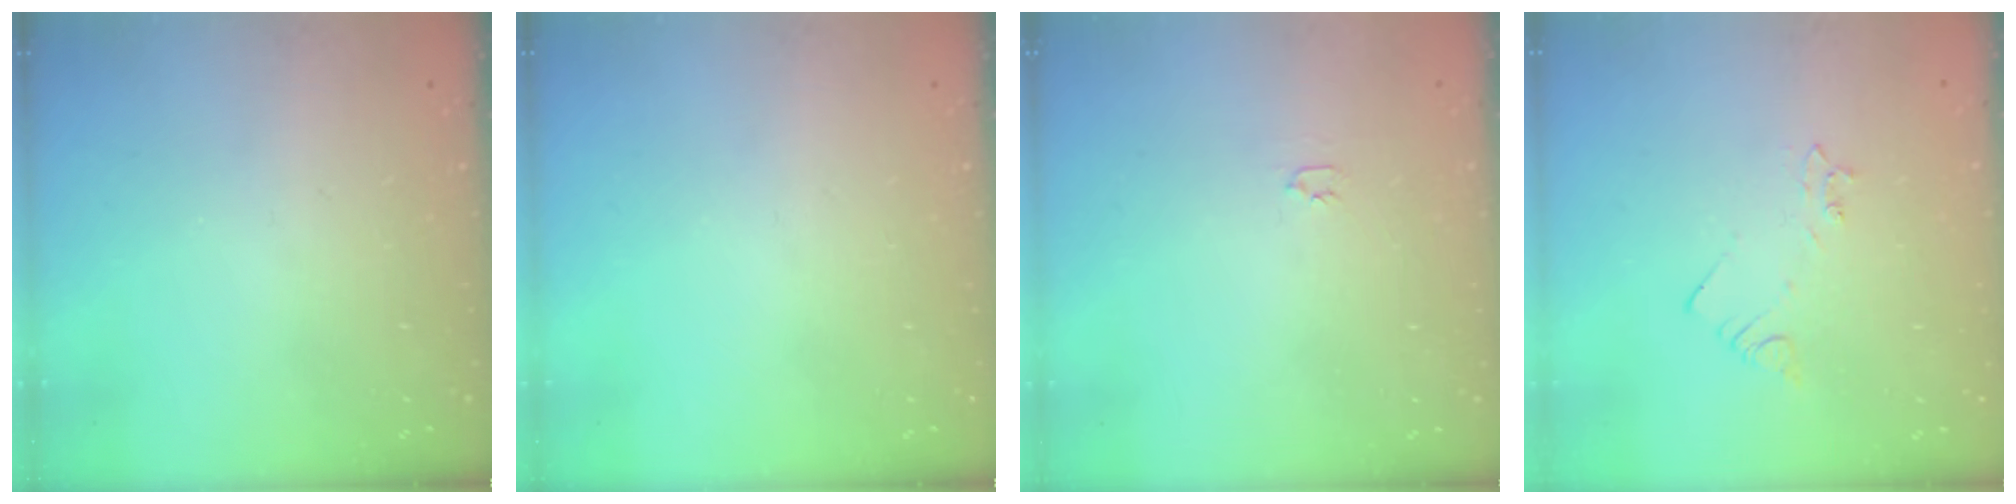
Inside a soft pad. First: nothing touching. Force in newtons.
{"total": 0.0}
{"total": 2.0, "press": 2.0, "slide": 0.3}
{"total": 2.5, "press": 2.5, "slide": 0.3}